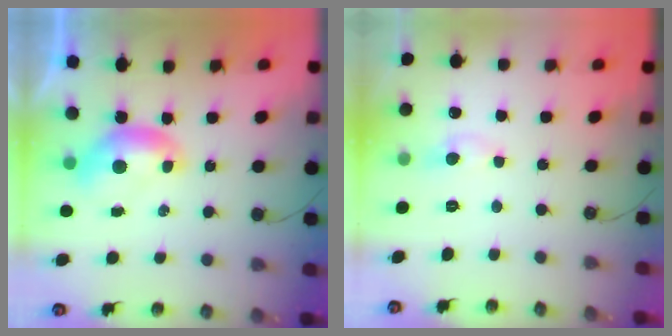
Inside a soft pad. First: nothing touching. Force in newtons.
{"total": 1.7, "press": 1.7, "slide": 0.2}